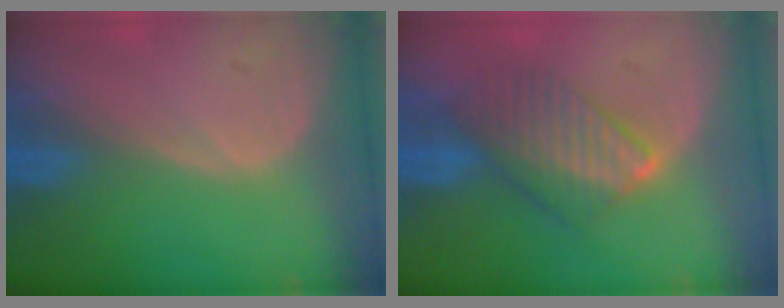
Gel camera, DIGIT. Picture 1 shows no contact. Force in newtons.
{"total": 6.5, "press": 6.5, "slide": 1.0}